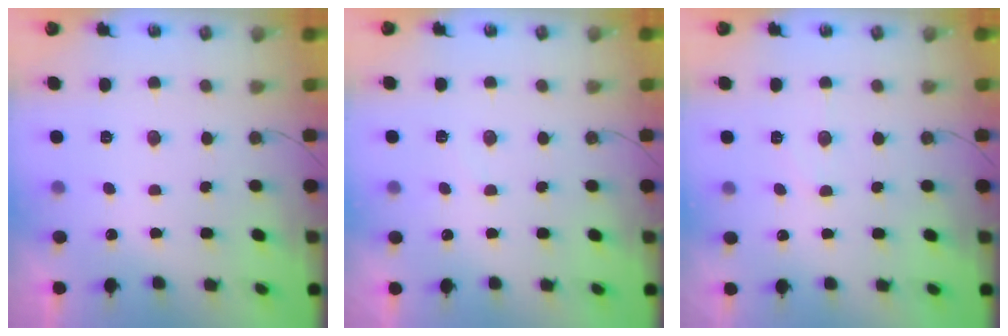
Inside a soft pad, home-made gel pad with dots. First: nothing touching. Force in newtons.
{"total": 2.8, "press": 2.8, "slide": 0.3}
{"total": 5.0, "press": 4.9, "slide": 0.7}